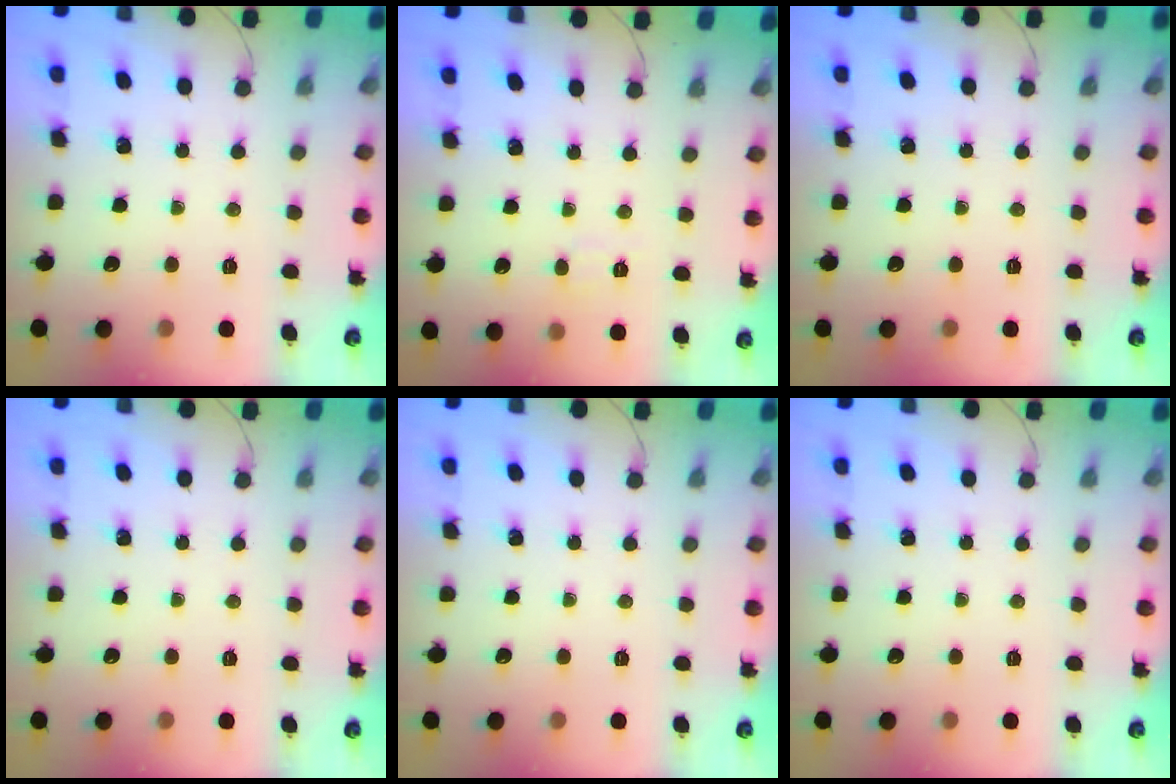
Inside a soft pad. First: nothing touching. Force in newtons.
{"total": 4.2, "press": 4.0, "slide": 1.3}
{"total": 0.0}
{"total": 0.0}
{"total": 0.0}
{"total": 0.0}